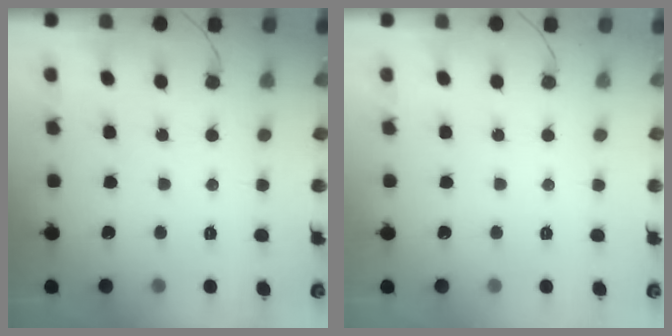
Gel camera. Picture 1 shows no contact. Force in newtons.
{"total": 0.0}